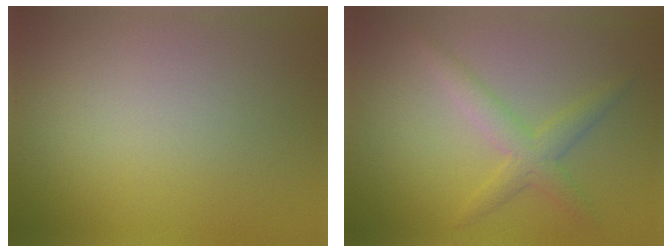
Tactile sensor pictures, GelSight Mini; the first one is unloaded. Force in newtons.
{"total": 2.8, "press": 2.8, "slide": 0.1}